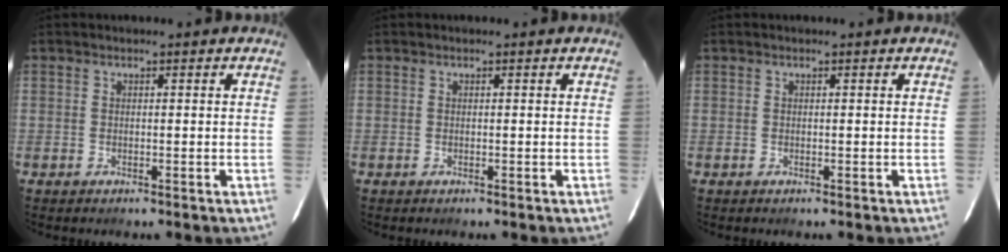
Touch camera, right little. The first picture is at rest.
{"total": 0.0}
{"total": 0.0}